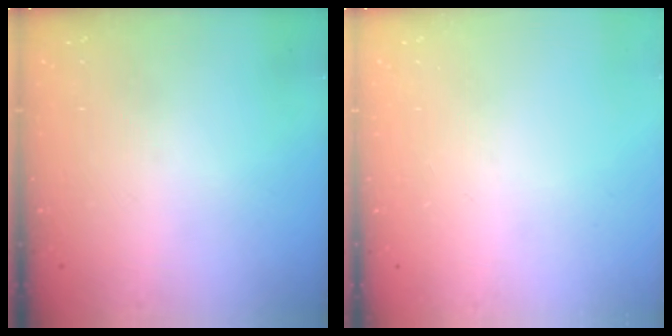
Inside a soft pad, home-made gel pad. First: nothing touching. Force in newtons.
{"total": 0.0}